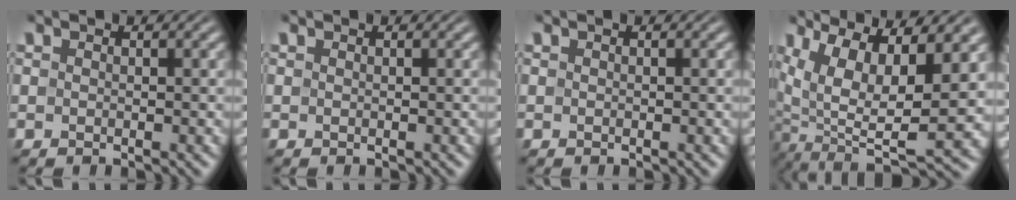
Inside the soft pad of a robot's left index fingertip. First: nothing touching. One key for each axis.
{"total": 0.0}
{"total": 0.0}
{"total": 12.8, "fx": 3.5, "fy": 5.6, "fz": 10.9, "tx": -0.196, "ty": -0.012, "tz": 0.089}